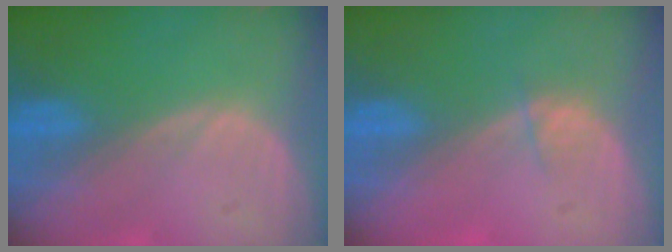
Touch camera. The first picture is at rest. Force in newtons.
{"total": 1.1, "press": 1.0, "slide": 0.4}